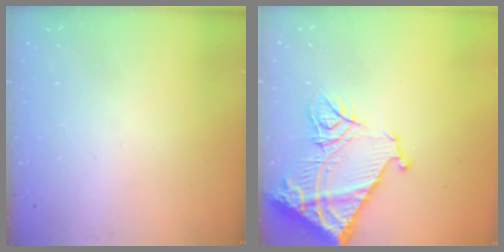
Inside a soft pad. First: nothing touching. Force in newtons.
{"total": 17.0, "press": 16.8, "slide": 2.0}